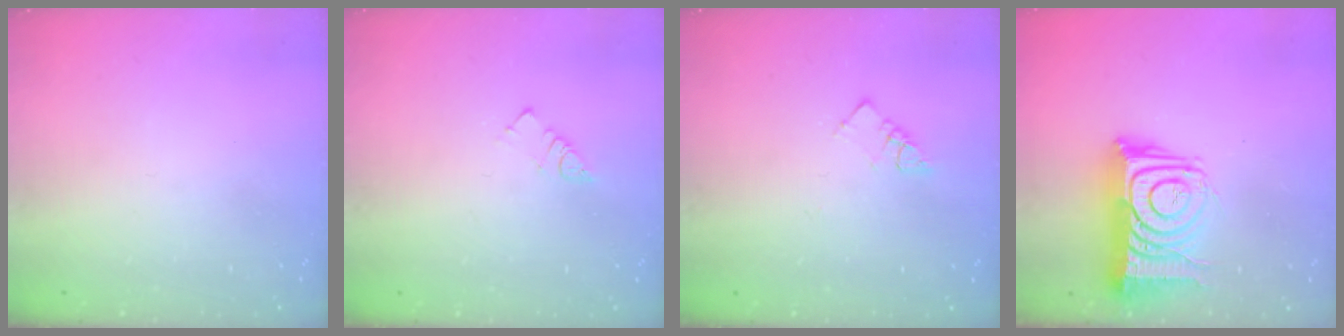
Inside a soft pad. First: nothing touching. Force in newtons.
{"total": 2.7, "press": 2.7, "slide": 0.4}
{"total": 3.6, "press": 3.5, "slide": 0.2}
{"total": 15.4, "press": 15.4, "slide": 1.0}